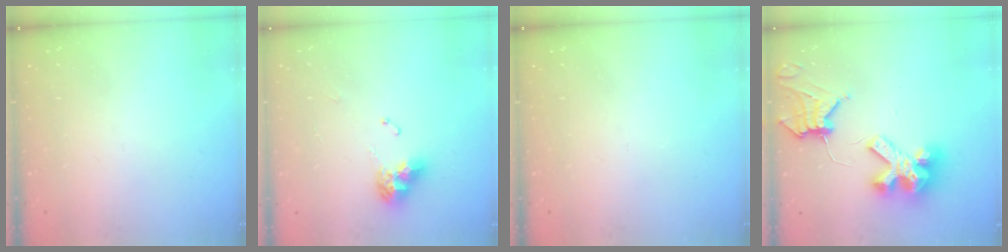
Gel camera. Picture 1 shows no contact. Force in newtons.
{"total": 9.4, "press": 9.4, "slide": 1.1}
{"total": 0.0}
{"total": 12.2, "press": 12.1, "slide": 1.2}